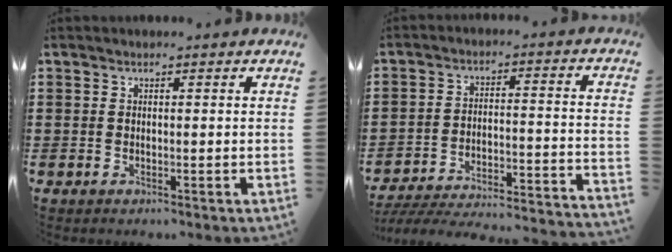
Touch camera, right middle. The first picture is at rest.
{"total": 4.4, "force": [-4.1, 0.1, 1.6], "torque": [-0.044, -0.017, -0.090]}